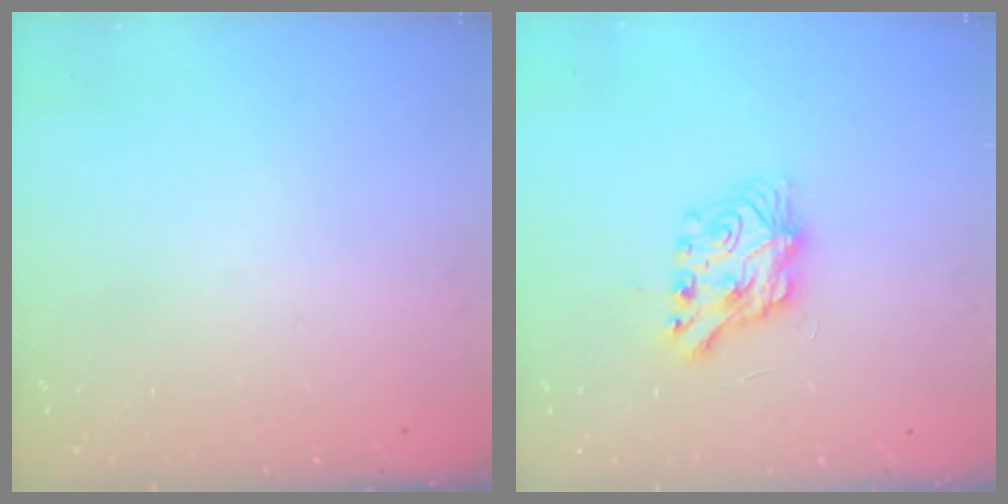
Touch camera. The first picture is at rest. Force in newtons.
{"total": 7.1, "press": 7.1, "slide": 0.3}